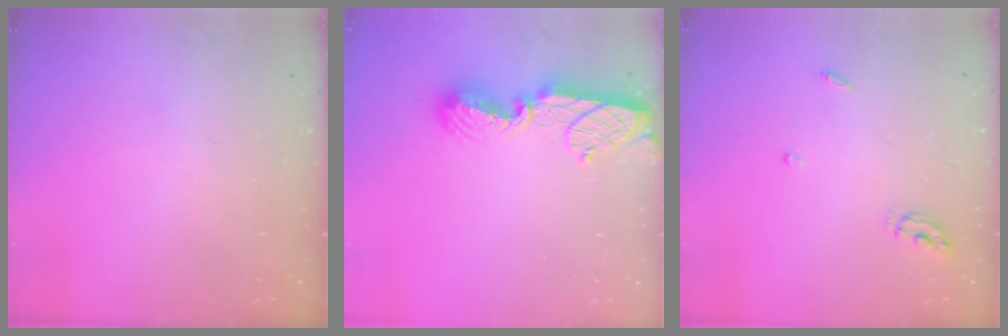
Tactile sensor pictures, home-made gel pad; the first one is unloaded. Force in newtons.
{"total": 13.8, "press": 13.8, "slide": 1.5}
{"total": 5.2, "press": 5.2, "slide": 0.4}